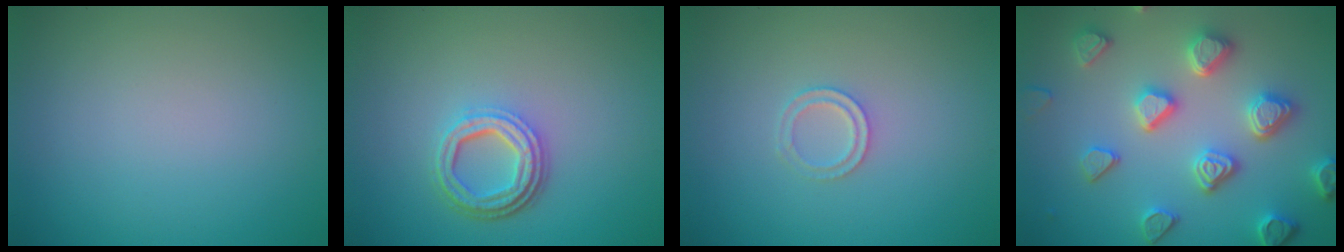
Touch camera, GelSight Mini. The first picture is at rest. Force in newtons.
{"total": 4.2, "press": 3.2, "slide": 2.7}
{"total": 1.4, "press": 1.4, "slide": 0.3}
{"total": 5.1, "press": 4.9, "slide": 1.7}